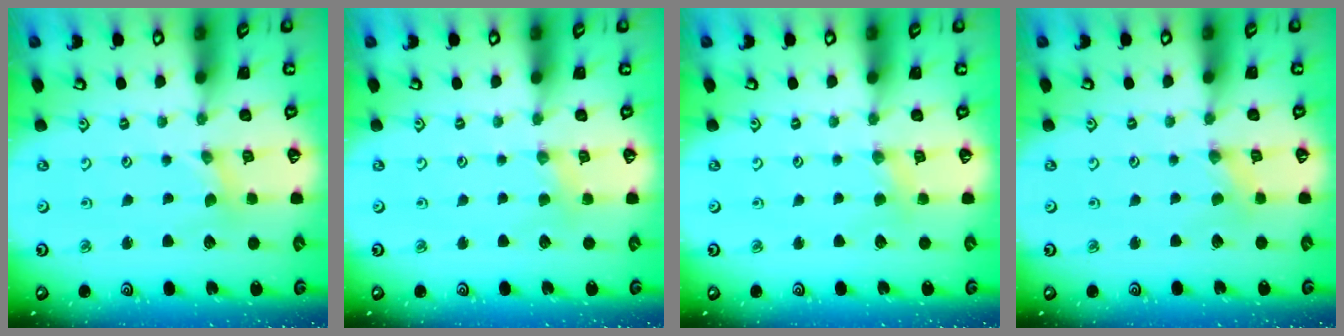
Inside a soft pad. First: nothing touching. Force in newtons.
{"total": 3.0, "press": 3.0, "slide": 0.4}
{"total": 2.9, "press": 2.9, "slide": 0.5}
{"total": 0.0}